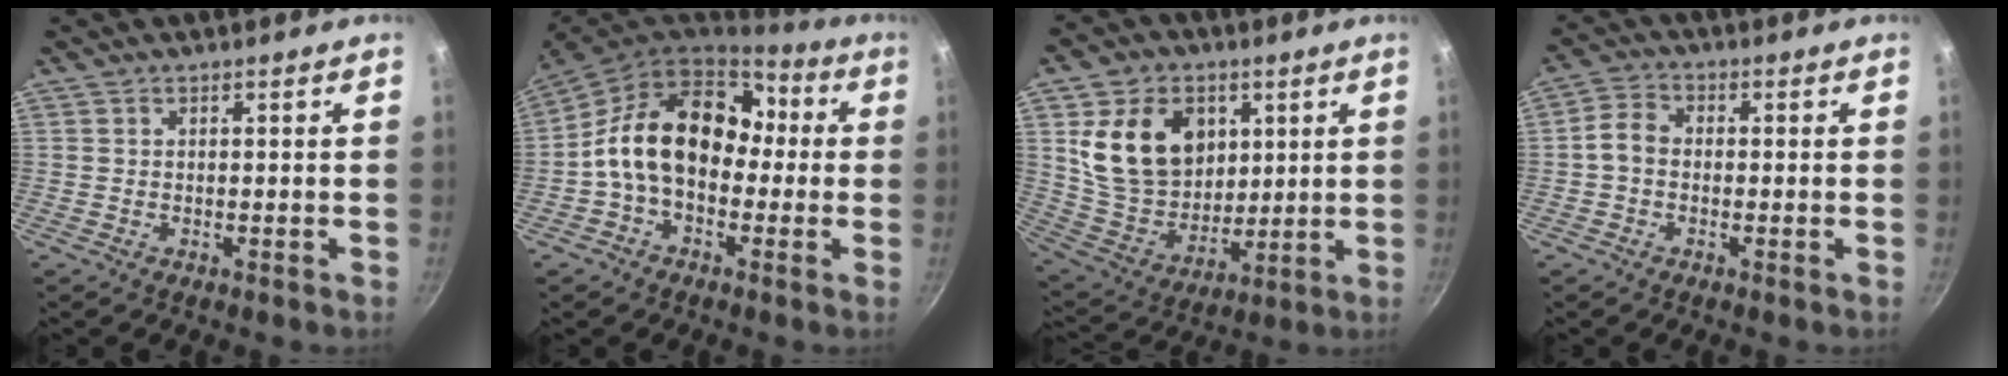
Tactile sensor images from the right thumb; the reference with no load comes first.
{"total": 17.0, "force": [0.1, 12.2, 11.8], "torque": [-0.158, 0.046, -0.019]}
{"total": 18.3, "force": [5.2, 14.1, 10.5], "torque": [-0.149, -0.021, 0.106]}
{"total": 4.3, "force": [-0.6, 3.3, 2.7], "torque": [-0.052, 0.018, -0.024]}